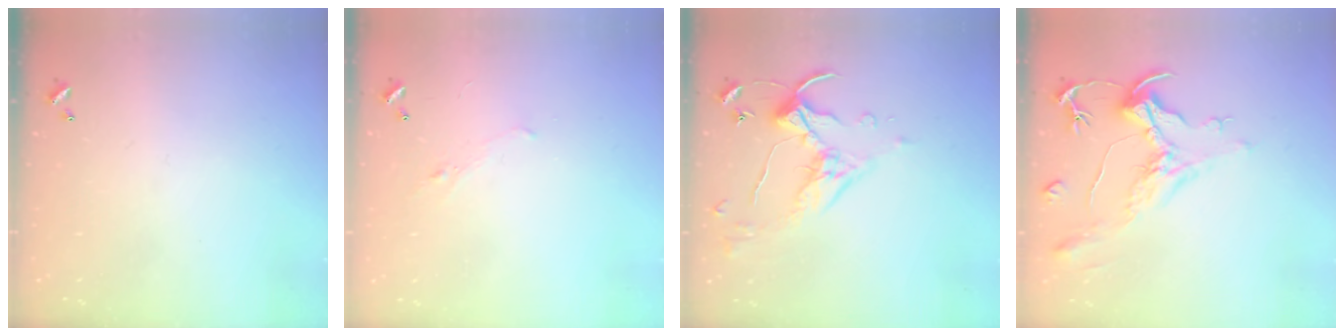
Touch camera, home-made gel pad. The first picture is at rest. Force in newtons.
{"total": 0.7, "press": 0.2, "slide": 0.6}
{"total": 4.8, "press": 4.7, "slide": 1.0}
{"total": 2.2, "press": 1.7, "slide": 1.3}